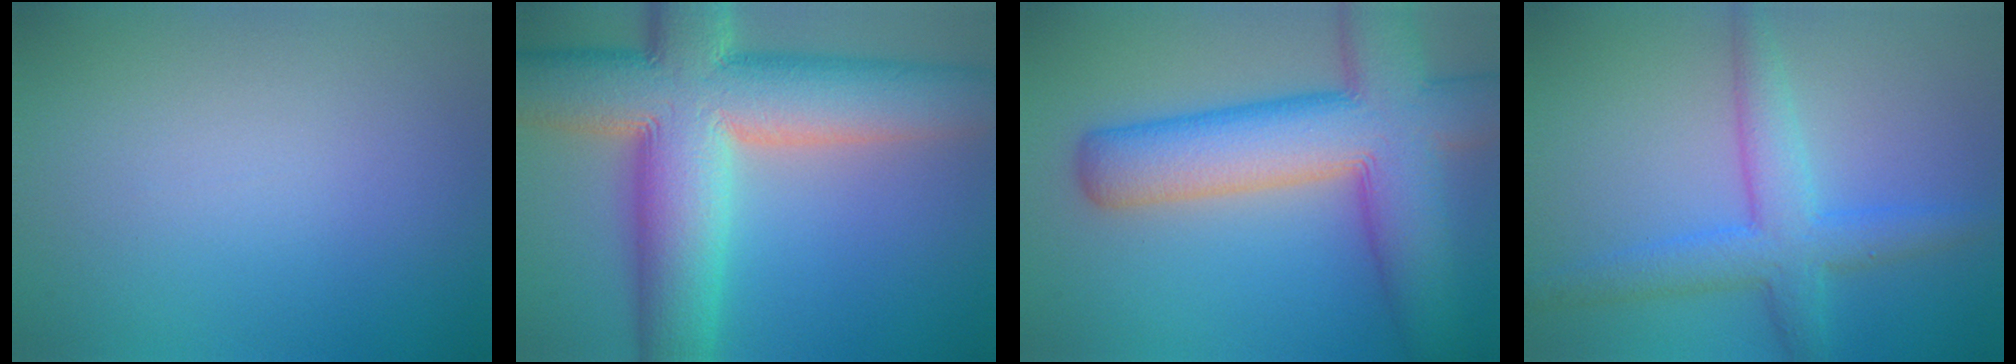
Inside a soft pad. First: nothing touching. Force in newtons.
{"total": 15.1, "press": 15.1, "slide": 1.0}
{"total": 11.9, "press": 11.9, "slide": 0.6}
{"total": 4.7, "press": 4.7, "slide": 0.3}